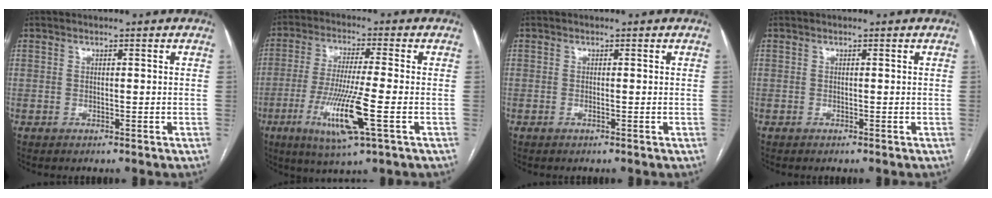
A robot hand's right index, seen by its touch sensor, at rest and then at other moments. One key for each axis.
{"total": 11.8, "fx": -3.9, "fy": 0.2, "fz": 11.1, "tx": -0.224, "ty": -0.024, "tz": -0.072}
{"total": 0.0}
{"total": 0.0}